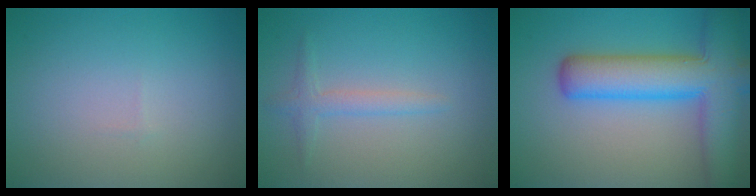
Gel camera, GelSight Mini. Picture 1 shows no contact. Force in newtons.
{"total": 1.7, "press": 1.7, "slide": 0.1}
{"total": 9.3, "press": 9.3, "slide": 0.5}